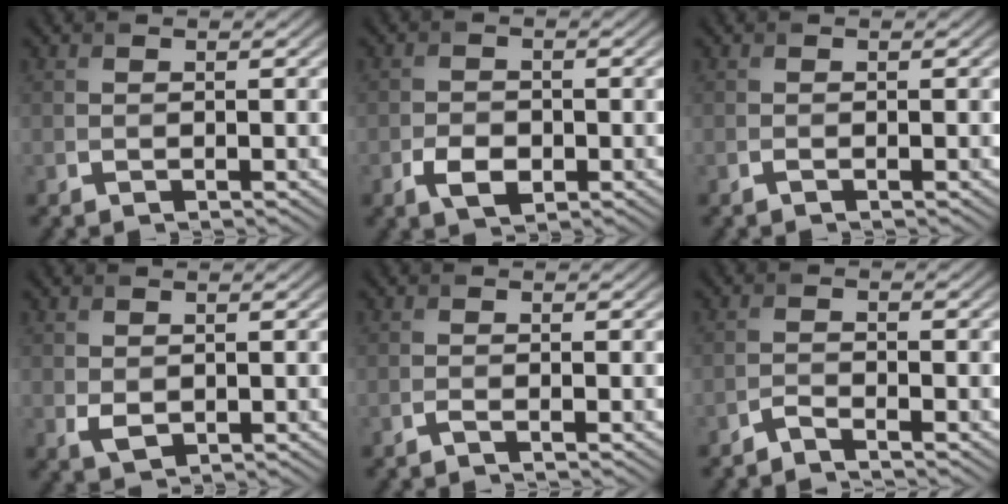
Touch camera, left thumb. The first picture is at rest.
{"total": 3.2, "force": [-1.3, 2.0, 2.0], "torque": [-0.043, -0.007, -0.027]}
{"total": 0.0}
{"total": 1.8, "force": [0.1, 1.3, 1.2], "torque": [-0.030, -0.006, 0.008]}
{"total": 0.7, "force": [-0.4, 0.0, 0.5], "torque": [-0.012, 0.001, -0.013]}
{"total": 1.6, "force": [-1.5, 0.1, 0.6], "torque": [-0.009, 0.001, -0.040]}